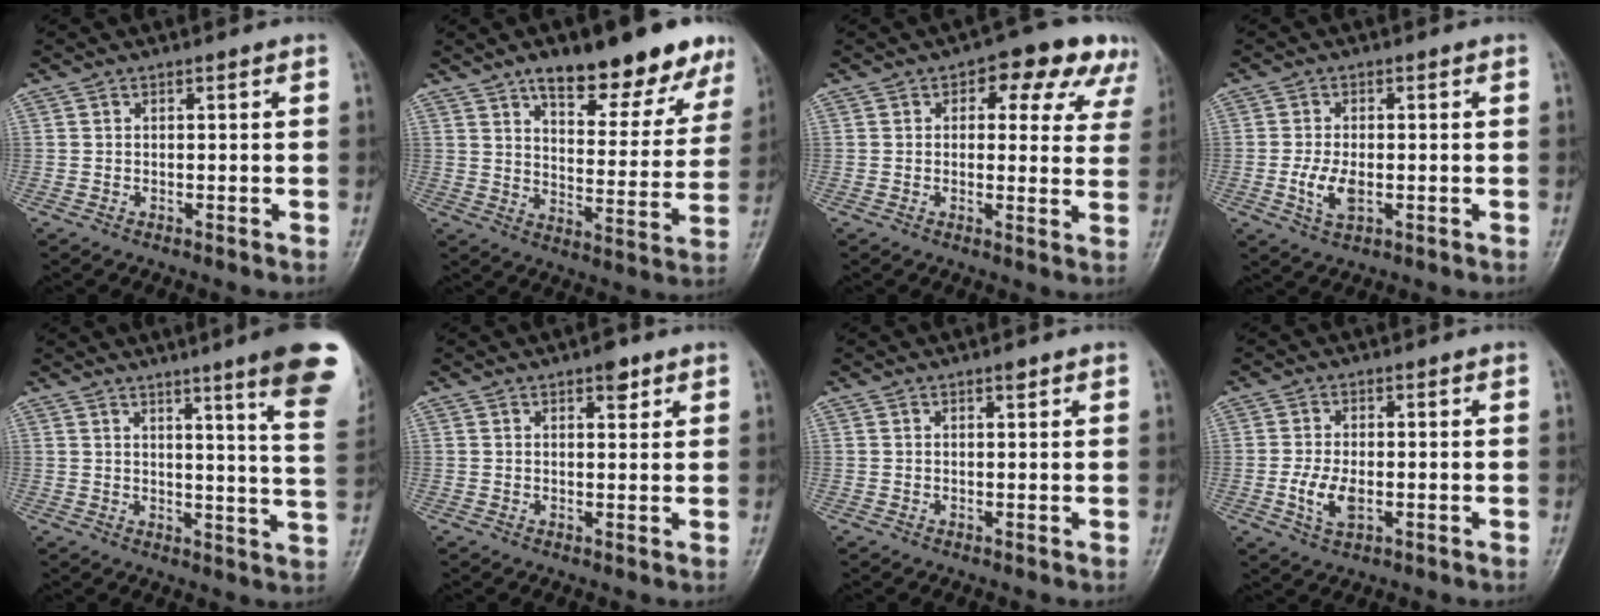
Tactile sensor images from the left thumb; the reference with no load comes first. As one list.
[{"total": 18.9, "force": [13.1, 6.9, 11.8], "torque": [-0.105, -0.064, 0.186]}, {"total": 11.4, "force": [5.9, 6.4, 7.4], "torque": [-0.030, -0.007, 0.060]}, {"total": 5.0, "force": [-0.9, 2.7, 4.1], "torque": [-0.085, -0.005, -0.015]}, {"total": 16.2, "force": [10.1, 0.6, 12.6], "torque": [-0.138, -0.059, 0.109]}, {"total": 3.0, "force": [1.9, 1.4, 1.9], "torque": [-0.015, -0.008, 0.024]}, {"total": 1.0, "force": [0.7, 0.3, 0.6], "torque": [-0.010, -0.004, 0.011]}, {"total": 5.1, "force": [-1.0, 2.8, 4.2], "torque": [-0.088, -0.004, -0.017]}]